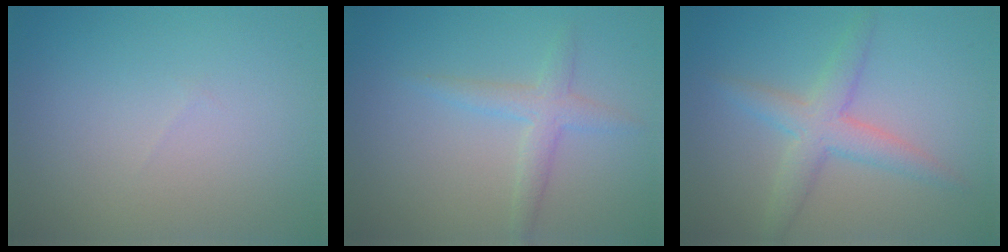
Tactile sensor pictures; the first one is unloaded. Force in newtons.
{"total": 2.4, "press": 2.4, "slide": 0.1}
{"total": 3.7, "press": 3.7, "slide": 0.1}